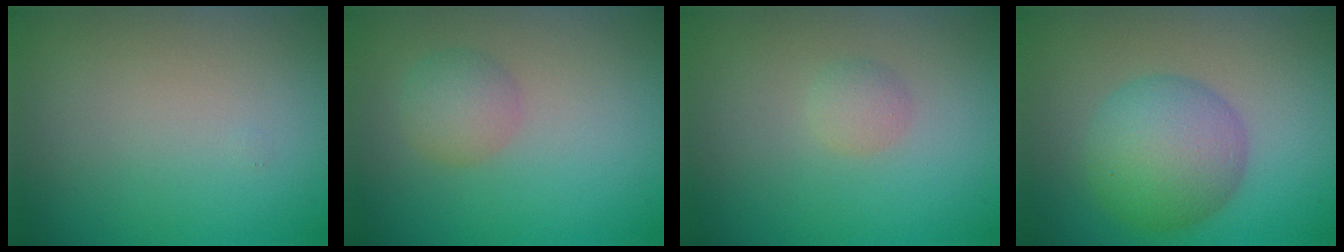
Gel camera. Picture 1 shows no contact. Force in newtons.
{"total": 2.3, "press": 2.3, "slide": 0.0}
{"total": 1.2, "press": 1.2, "slide": 0.0}
{"total": 6.3, "press": 6.3, "slide": 0.1}